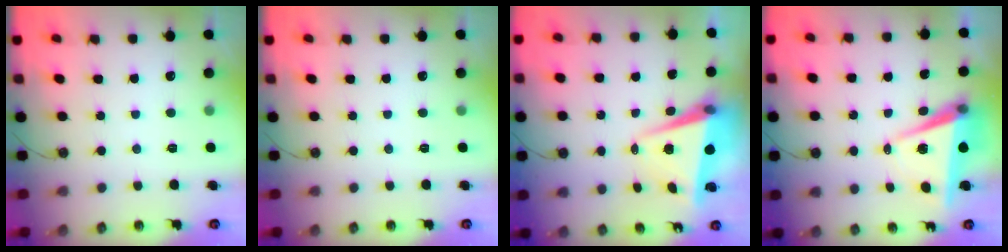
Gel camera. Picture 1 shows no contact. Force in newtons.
{"total": 0.0}
{"total": 7.3, "press": 7.2, "slide": 1.3}
{"total": 7.0, "press": 5.4, "slide": 4.4}